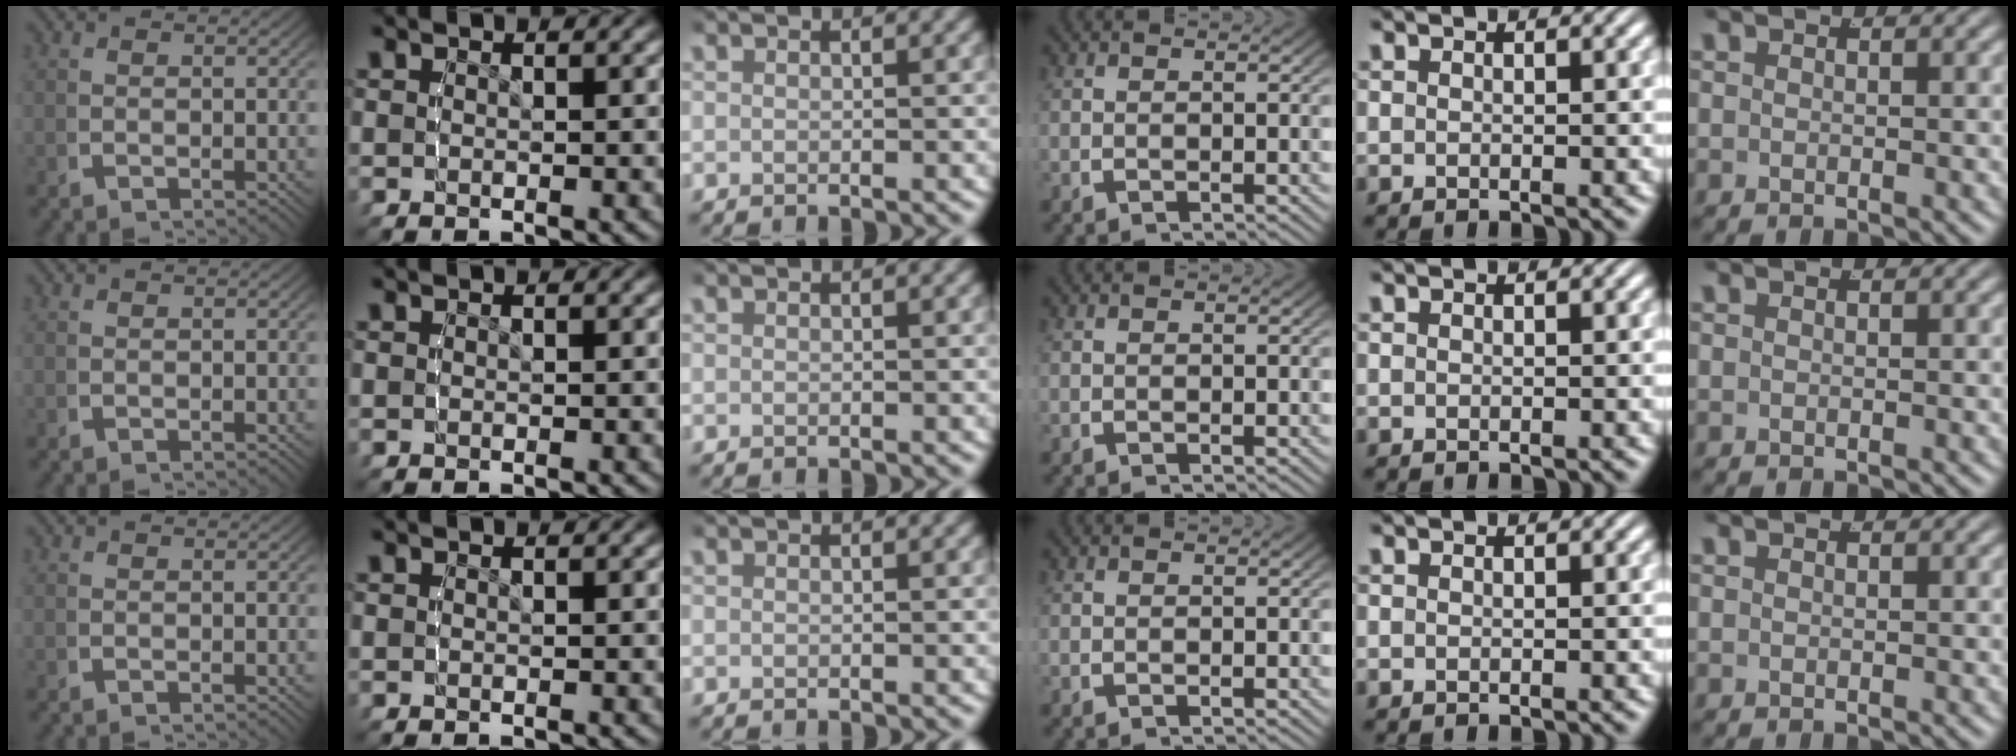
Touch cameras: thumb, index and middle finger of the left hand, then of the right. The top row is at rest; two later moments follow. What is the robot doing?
{"motion": "lift_and_place", "object": "bottle"}